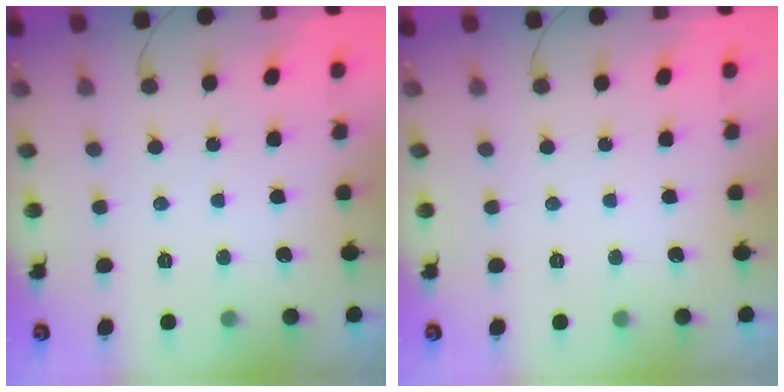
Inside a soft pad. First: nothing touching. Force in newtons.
{"total": 0.0}